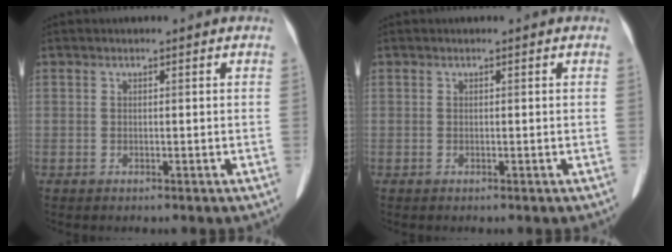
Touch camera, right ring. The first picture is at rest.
{"total": 0.0}